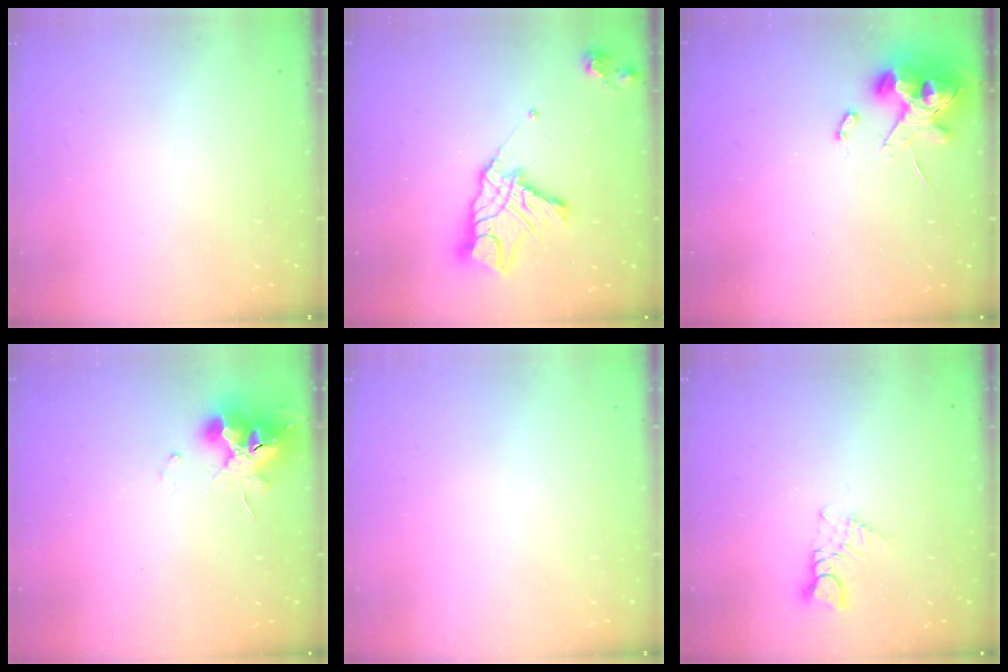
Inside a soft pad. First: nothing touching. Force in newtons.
{"total": 13.2, "press": 13.1, "slide": 1.1}
{"total": 10.7, "press": 10.5, "slide": 1.8}
{"total": 12.5, "press": 12.5, "slide": 1.2}
{"total": 0.0}
{"total": 3.1, "press": 3.1, "slide": 0.2}